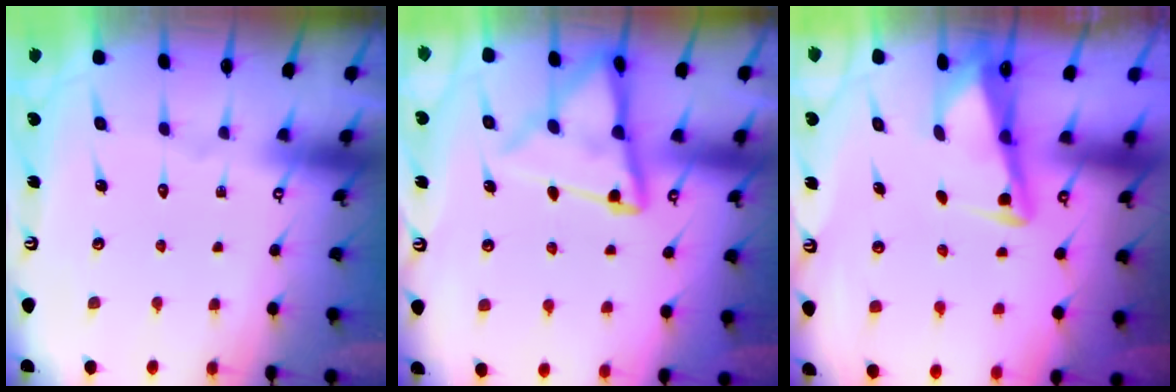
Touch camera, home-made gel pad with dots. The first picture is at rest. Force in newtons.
{"total": 11.1, "press": 11.1, "slide": 1.0}
{"total": 3.1, "press": 3.1, "slide": 0.4}